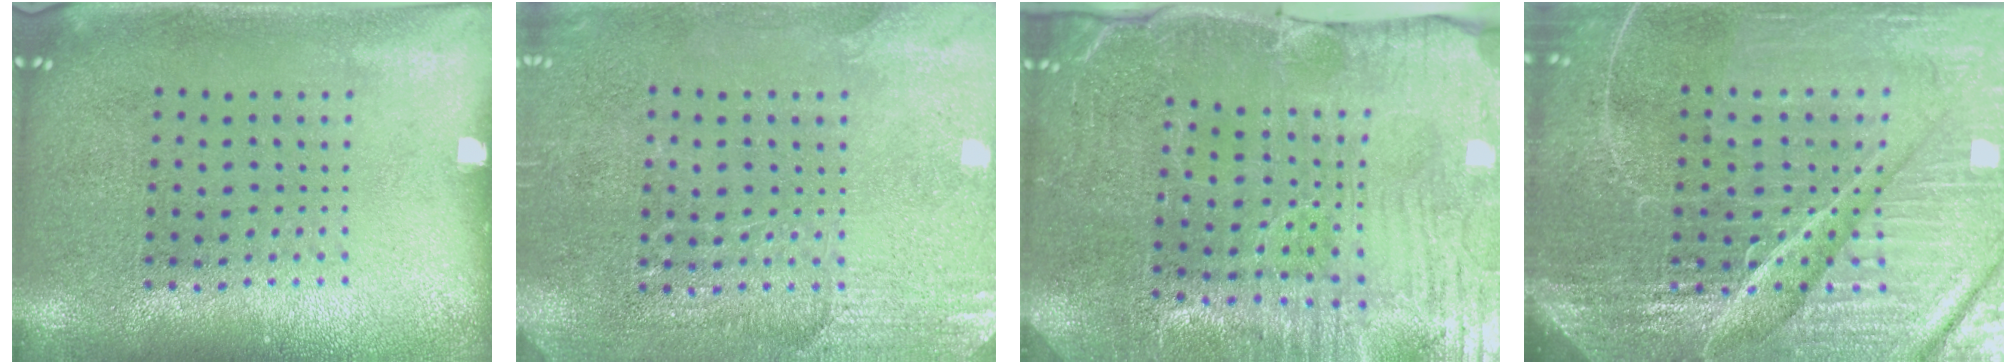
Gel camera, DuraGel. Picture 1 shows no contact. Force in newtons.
{"total": 2.8, "press": 2.6, "slide": 0.8}
{"total": 4.0, "press": 4.0, "slide": 0.6}
{"total": 6.3, "press": 5.7, "slide": 2.8}